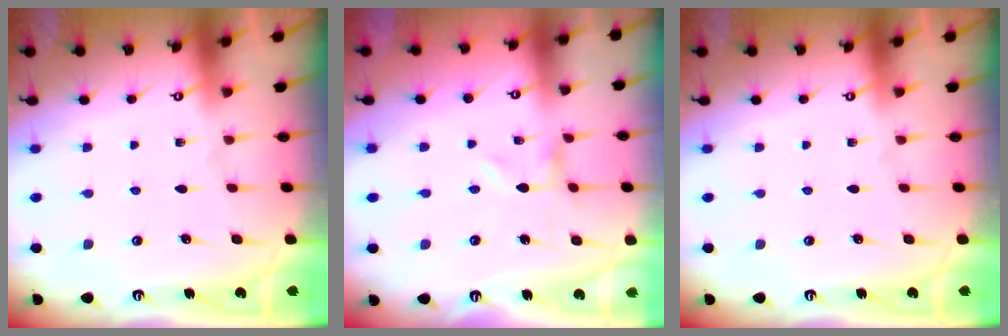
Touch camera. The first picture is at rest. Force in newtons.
{"total": 0.0}
{"total": 0.0}